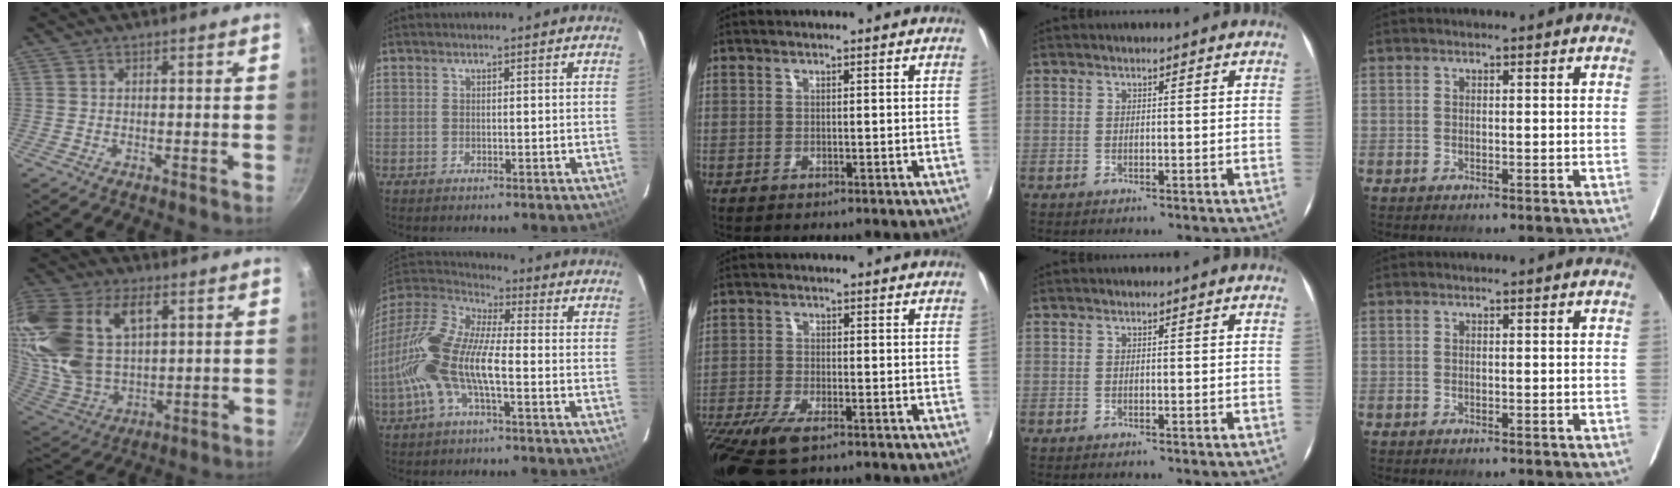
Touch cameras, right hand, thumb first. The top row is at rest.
{"thumb": {"total": 28.3, "force": [10.0, 17.6, 19.8], "torque": [-0.439, 0.009, 0.195]}, "index": {"total": 17.8, "force": [-4.7, 5.9, 16.1], "torque": [-0.323, -0.009, -0.104]}, "middle": {"total": 12.0, "force": [-8.0, 4.2, 7.9], "torque": [-0.187, -0.046, -0.148]}}